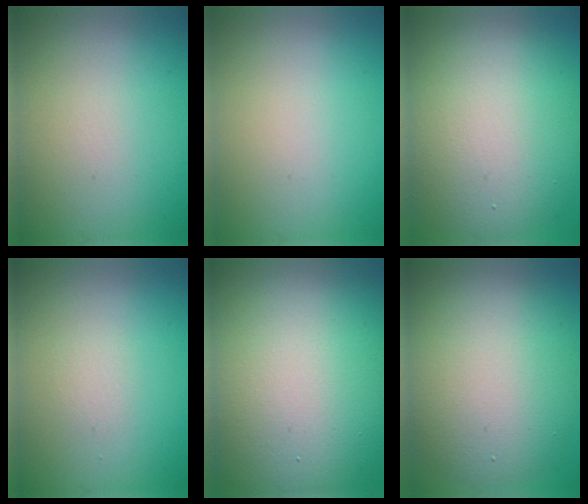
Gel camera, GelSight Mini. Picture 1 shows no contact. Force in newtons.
{"total": 0.0}
{"total": 11.8, "press": 11.7, "slide": 0.9}
{"total": 0.8, "press": 0.8, "slide": 0.0}
{"total": 18.2, "press": 18.2, "slide": 1.2}
{"total": 9.6, "press": 9.6, "slide": 0.5}